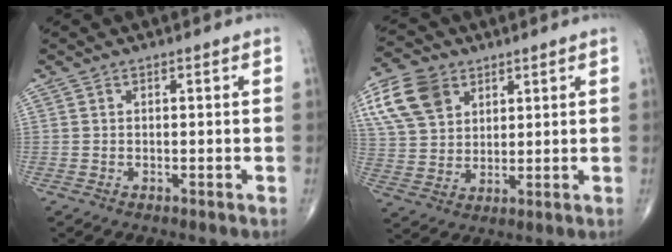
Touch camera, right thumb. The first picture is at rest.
{"total": 12.0, "force": [5.4, 8.6, 6.4], "torque": [-0.113, -0.007, 0.105]}